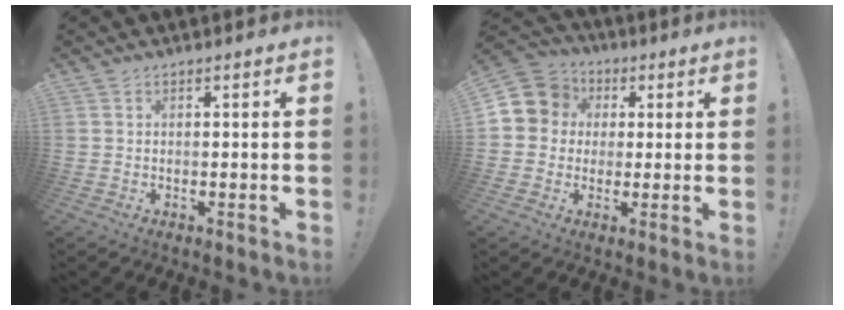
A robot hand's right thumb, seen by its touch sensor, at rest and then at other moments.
{"total": 9.6, "force": [1.8, 9.0, 2.8], "torque": [-0.052, 0.002, 0.041]}